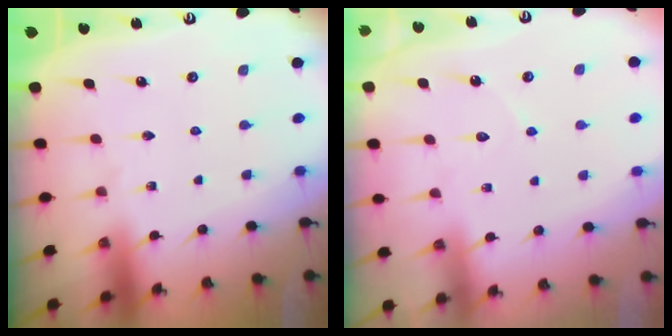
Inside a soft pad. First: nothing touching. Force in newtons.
{"total": 5.6, "press": 5.6, "slide": 0.4}